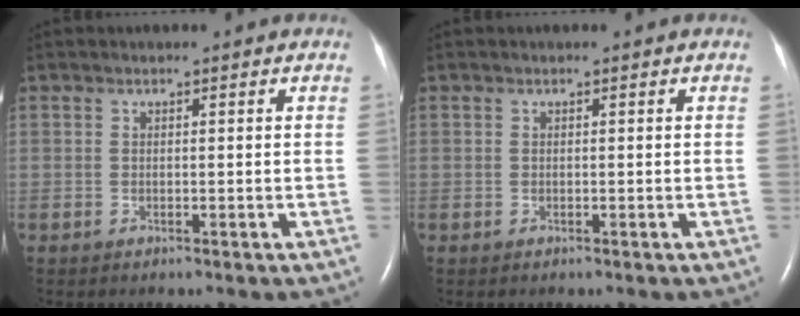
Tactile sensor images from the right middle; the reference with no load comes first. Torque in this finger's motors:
{"motor_torque": [0.16, -0.11, 0.04, 0.00]}